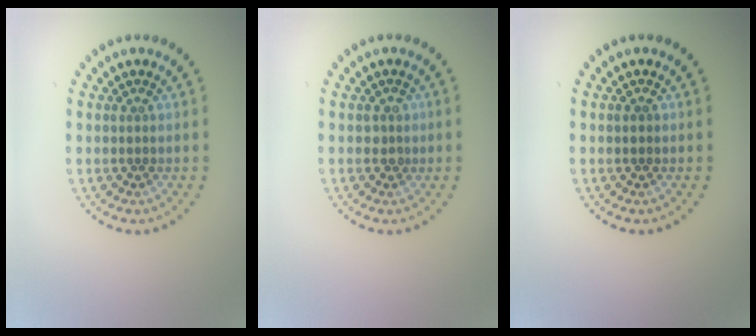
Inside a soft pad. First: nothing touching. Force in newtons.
{"total": 1.0, "press": 0.8, "slide": 0.6}
{"total": 0.7, "press": 0.6, "slide": 0.1}